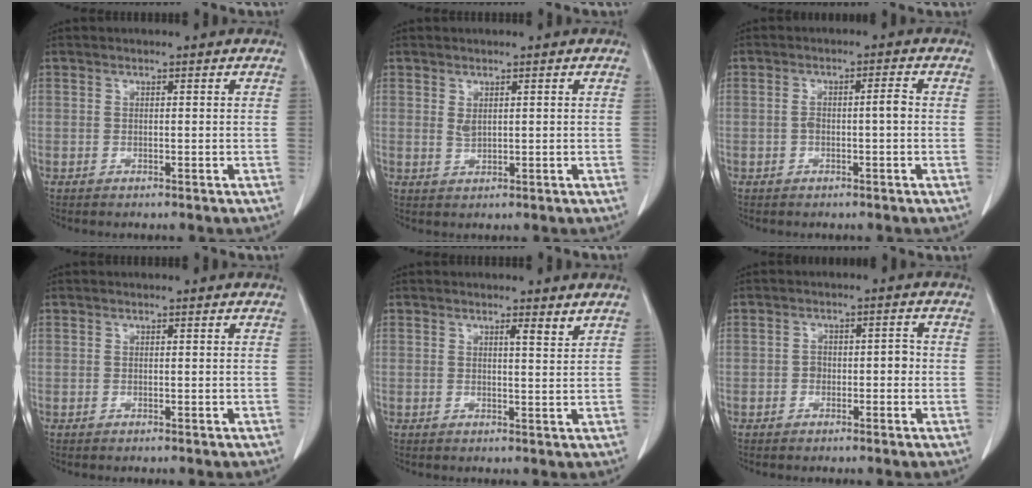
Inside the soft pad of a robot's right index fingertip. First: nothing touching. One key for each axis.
{"total": 1.3, "fx": 0.6, "fy": 0.5, "fz": 1.1, "tx": -0.021, "ty": -0.004, "tz": 0.016}
{"total": 3.1, "fx": -0.3, "fy": 0.5, "fz": 3.0, "tx": -0.058, "ty": 0.012, "tz": -0.003}
{"total": 0.0}
{"total": 1.8, "fx": 1.4, "fy": -0.1, "fz": 1.1, "tx": -0.019, "ty": -0.007, "tz": 0.022}
{"total": 2.9, "fx": -0.7, "fy": 1.8, "fz": 2.2, "tx": -0.028, "ty": 0.016, "tz": -0.009}